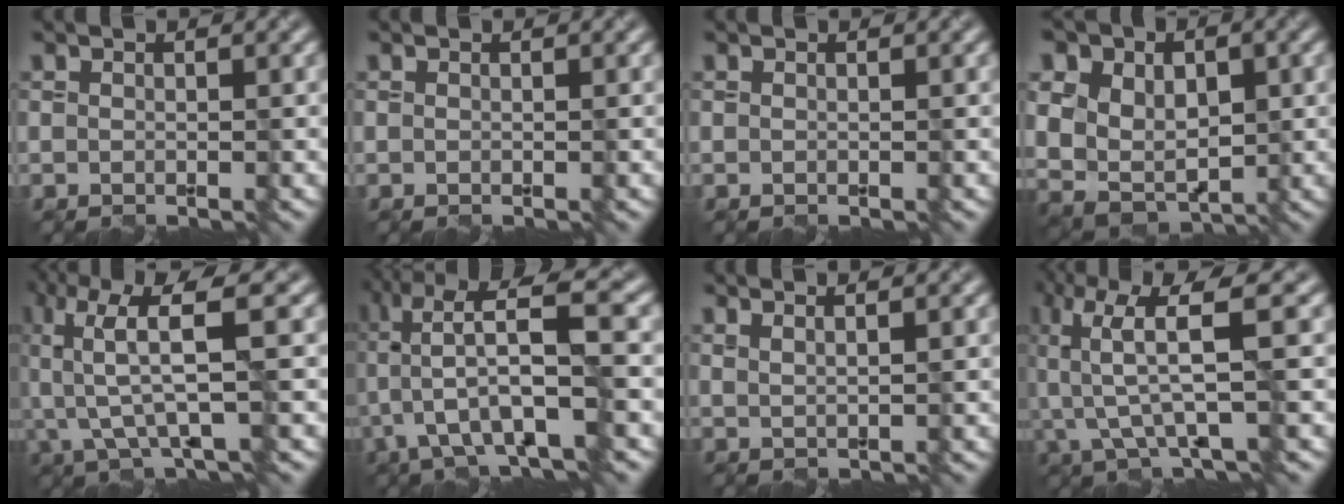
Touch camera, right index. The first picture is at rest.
{"total": 0.0}
{"total": 0.0}
{"total": 8.1, "force": [1.6, 6.2, 4.9], "torque": [-0.071, 0.018, 0.023]}
{"total": 5.8, "force": [0.5, 1.0, 5.7], "torque": [-0.132, 0.004, 0.014]}
{"total": 9.1, "force": [-0.8, 2.4, 8.8], "torque": [-0.167, 0.008, -0.008]}
{"total": 2.6, "force": [1.6, 1.1, 1.7], "torque": [-0.012, 0.018, 0.003]}
{"total": 5.7, "force": [0.2, 0.9, 5.6], "torque": [-0.130, 0.003, 0.011]}